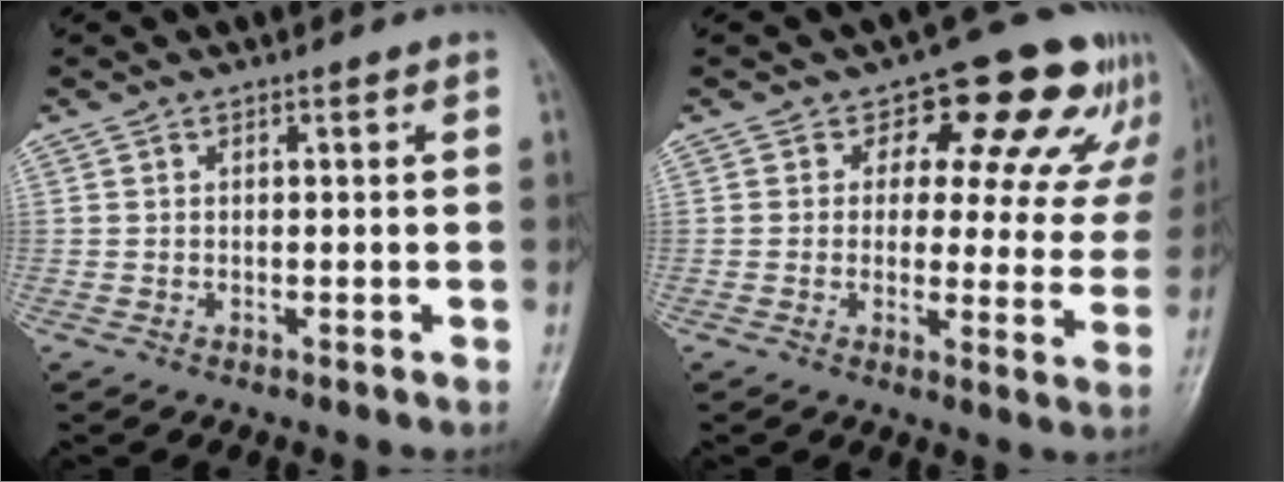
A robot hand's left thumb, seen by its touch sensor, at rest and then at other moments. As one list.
[{"total": 14.5, "force": [8.4, 8.5, 8.3], "torque": [-0.038, -0.029, 0.086]}]